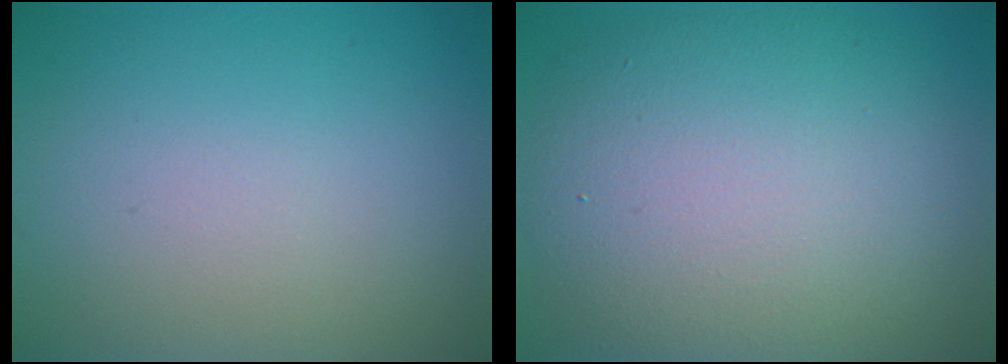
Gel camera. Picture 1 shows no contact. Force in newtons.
{"total": 10.8, "press": 10.8, "slide": 0.4}